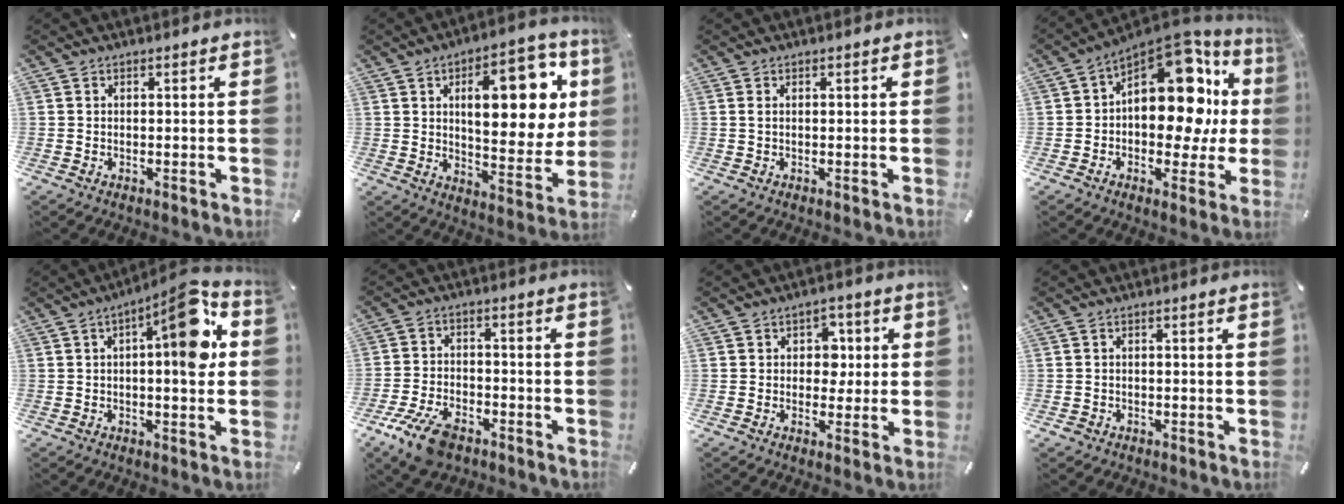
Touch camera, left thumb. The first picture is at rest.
{"total": 20.8, "force": [6.8, 9.6, 17.1], "torque": [-0.228, -0.018, 0.104]}
{"total": 1.0, "force": [0.1, 0.4, 0.9], "torque": [-0.018, 0.003, 0.000]}
{"total": 19.5, "force": [4.5, 12.1, 14.6], "torque": [-0.182, -0.041, 0.073]}
{"total": 14.3, "force": [3.4, 4.7, 13.1], "torque": [-0.167, -0.020, 0.046]}
{"total": 9.9, "force": [-6.4, 4.9, 5.8], "torque": [-0.124, 0.027, -0.120]}
{"total": 5.8, "force": [0.5, 4.8, 3.2], "torque": [-0.039, 0.003, 0.001]}
{"total": 1.5, "force": [-0.8, 1.2, 0.4], "torque": [-0.008, 0.005, -0.019]}